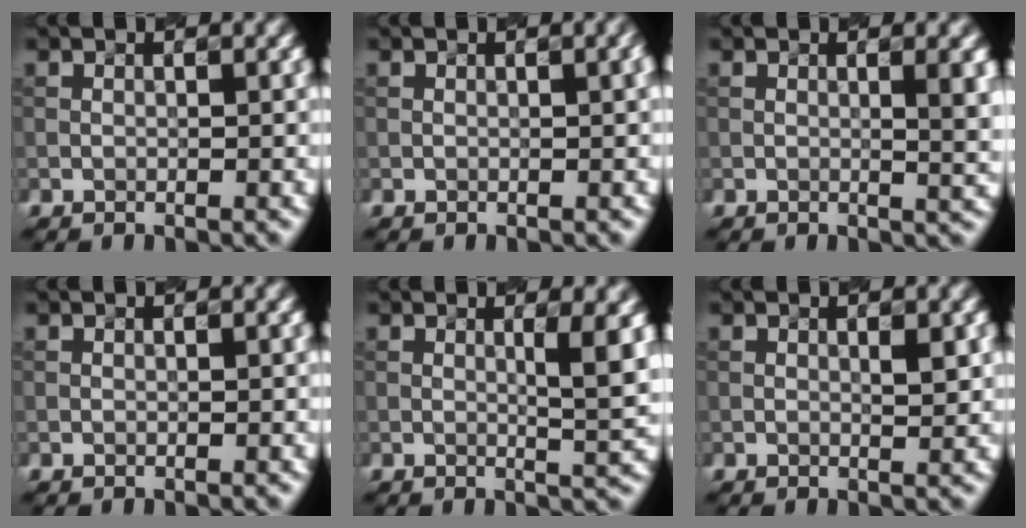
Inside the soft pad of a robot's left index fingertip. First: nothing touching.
{"total": 2.1, "force": [0.4, 0.7, 1.9], "torque": [-0.015, 0.008, 0.003]}
{"total": 3.3, "force": [0.6, 1.0, 3.1], "torque": [-0.030, 0.003, 0.012]}
{"total": 0.0}
{"total": 3.4, "force": [0.6, 0.6, 3.3], "torque": [-0.044, -0.005, 0.016]}
{"total": 1.1, "force": [0.2, 0.1, 1.0], "torque": [-0.018, 0.000, 0.010]}